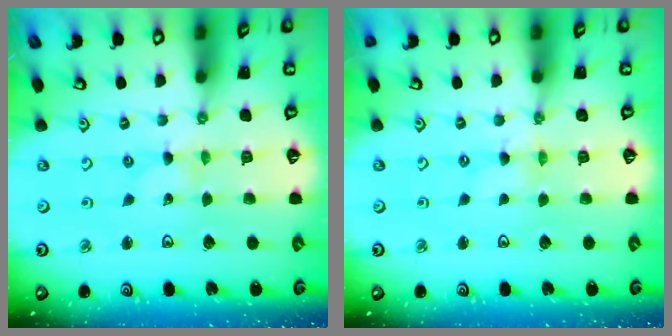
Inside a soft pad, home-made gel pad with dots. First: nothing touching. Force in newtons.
{"total": 0.0}